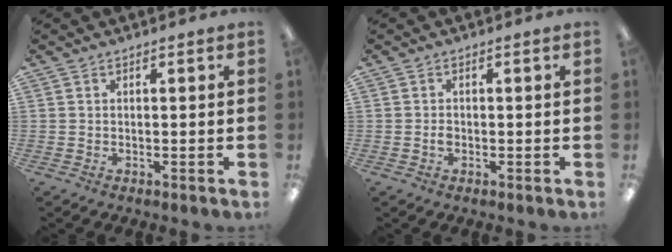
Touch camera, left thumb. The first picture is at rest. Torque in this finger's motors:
{"motor_torque": [-0.12, 0.06, -0.11, -0.25, -0.02]}